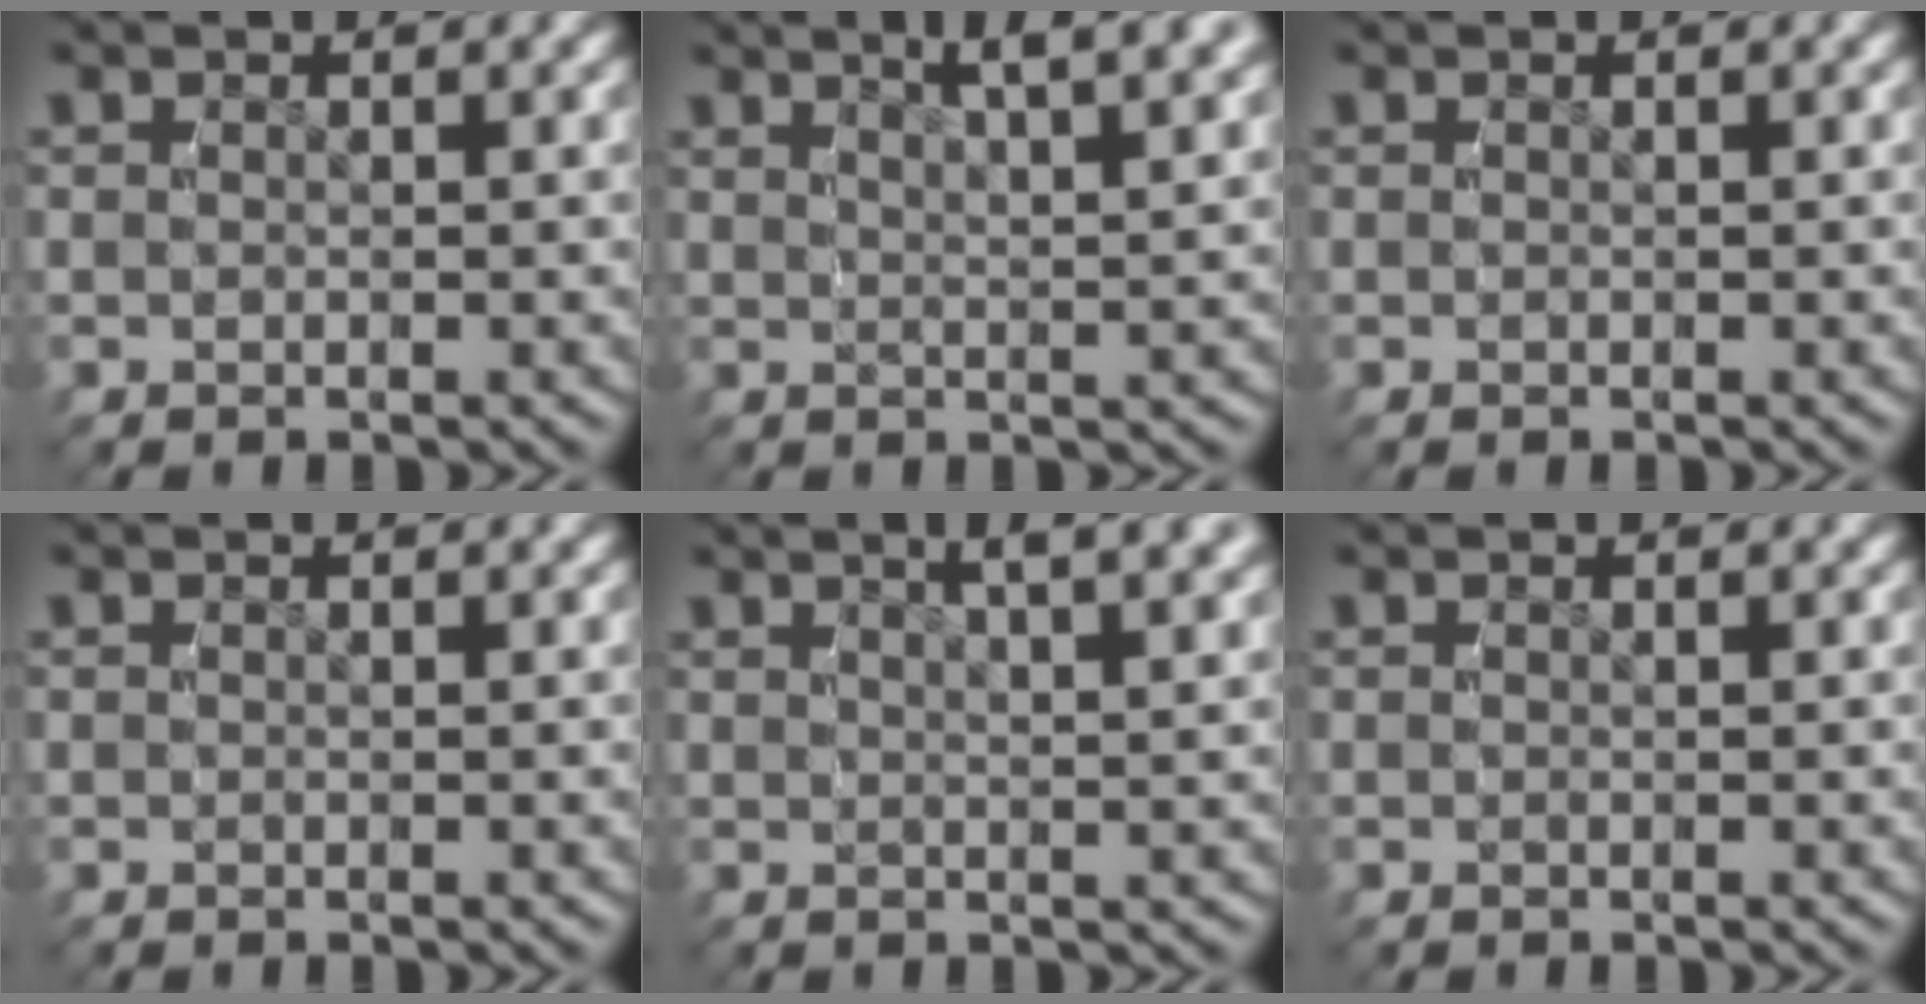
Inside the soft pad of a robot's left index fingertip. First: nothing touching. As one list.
[{"total": 5.2, "force": [4.0, 0.5, 3.3], "torque": [-0.035, 0.013, 0.060]}, {"total": 0.0}, {"total": 0.0}, {"total": 4.7, "force": [3.4, 0.5, 3.2], "torque": [-0.033, 0.017, 0.049]}, {"total": 0.0}]